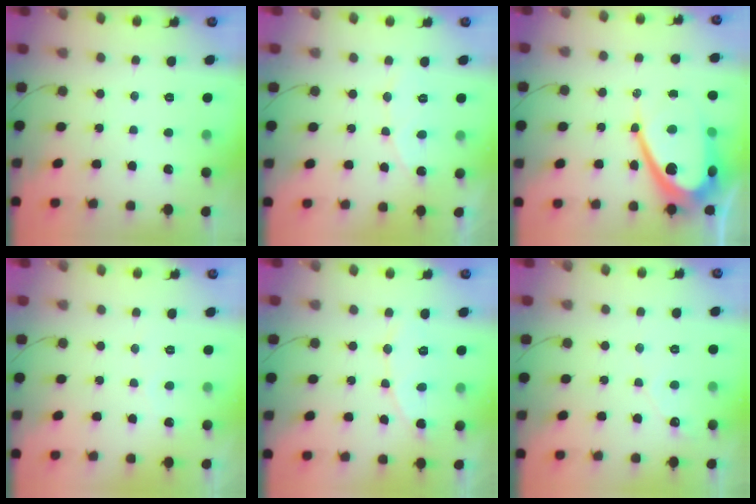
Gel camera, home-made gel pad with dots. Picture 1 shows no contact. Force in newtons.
{"total": 6.3, "press": 6.3, "slide": 0.5}
{"total": 17.9, "press": 17.8, "slide": 1.1}
{"total": 1.9, "press": 1.9, "slide": 0.2}
{"total": 6.5, "press": 6.5, "slide": 0.4}
{"total": 2.5, "press": 2.5, "slide": 0.1}